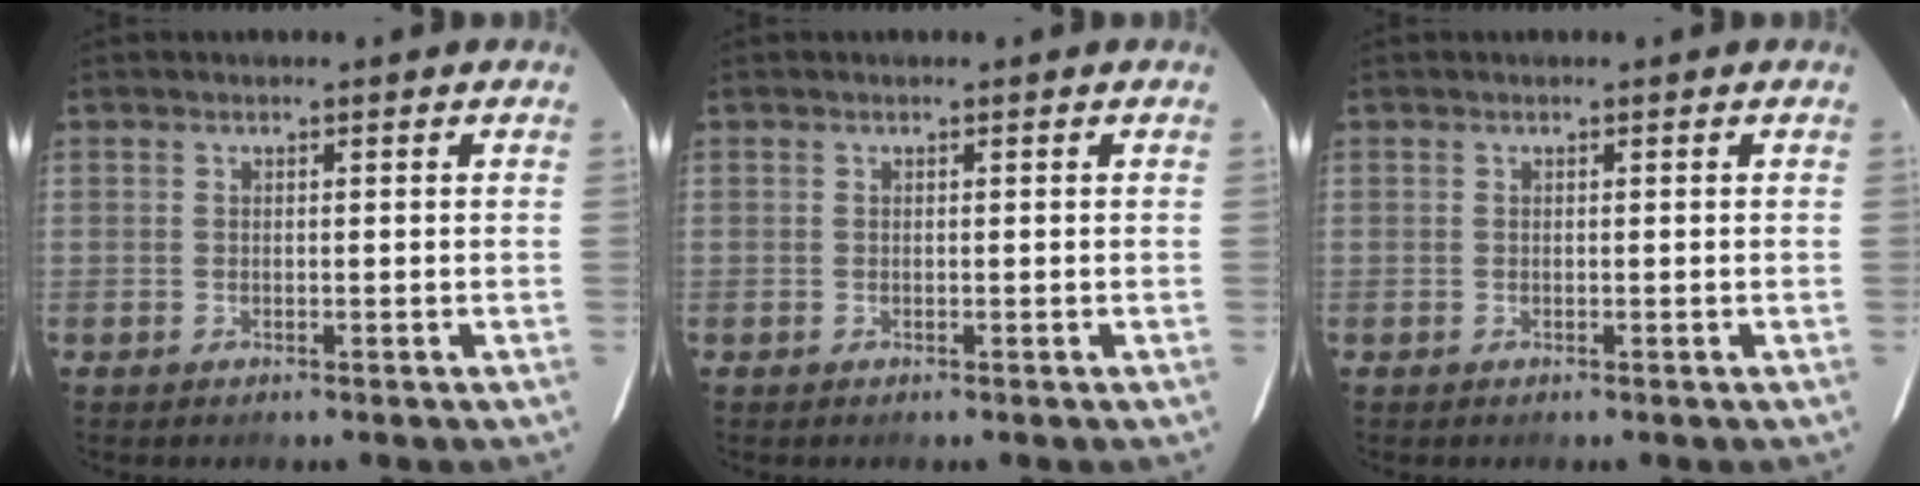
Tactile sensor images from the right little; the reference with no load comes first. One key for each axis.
{"total": 0.0}
{"total": 0.0}